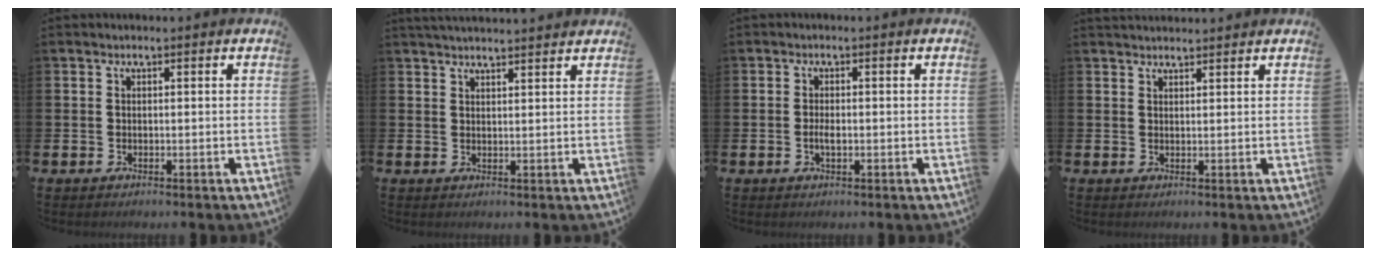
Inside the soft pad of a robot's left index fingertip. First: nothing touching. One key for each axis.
{"total": 2.6, "fx": 2.6, "fy": -0.1, "fz": 0.2, "tx": -0.011, "ty": -0.009, "tz": 0.048}
{"total": 1.5, "fx": -0.3, "fy": 0.6, "fz": 1.4, "tx": -0.019, "ty": -0.002, "tz": -0.007}
{"total": 1.8, "fx": 1.8, "fy": 0.3, "fz": 0.0, "tx": 0.003, "ty": -0.007, "tz": 0.032}